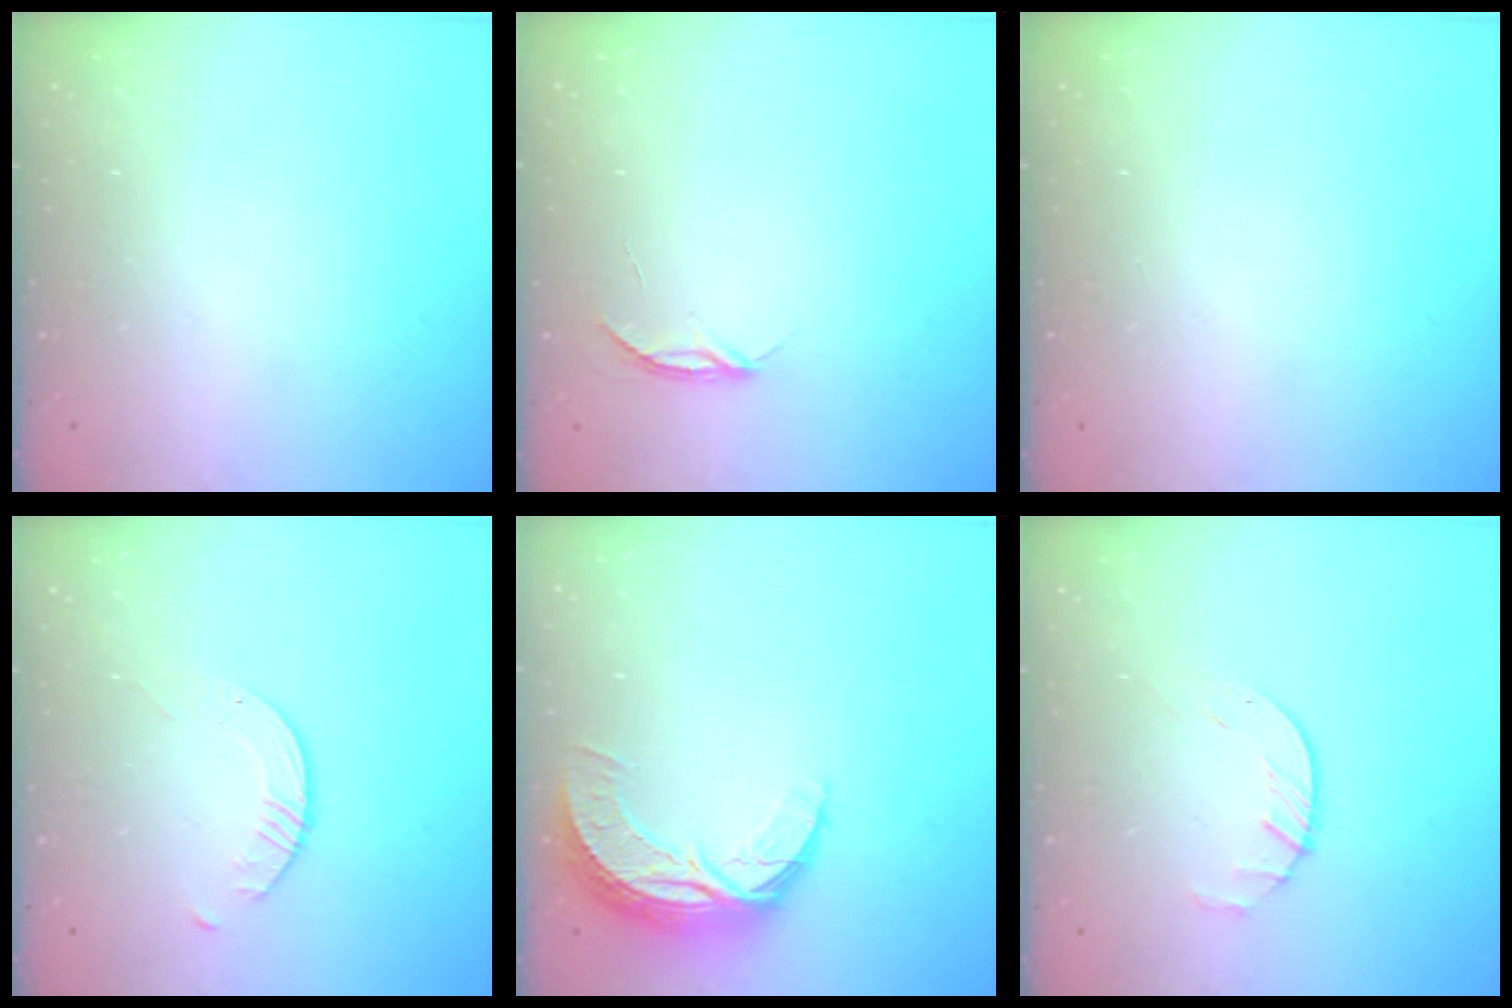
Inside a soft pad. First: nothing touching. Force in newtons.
{"total": 3.6, "press": 3.6, "slide": 0.5}
{"total": 0.0}
{"total": 1.7, "press": 1.7, "slide": 0.2}
{"total": 8.9, "press": 8.9, "slide": 0.6}
{"total": 1.6, "press": 1.6, "slide": 0.3}